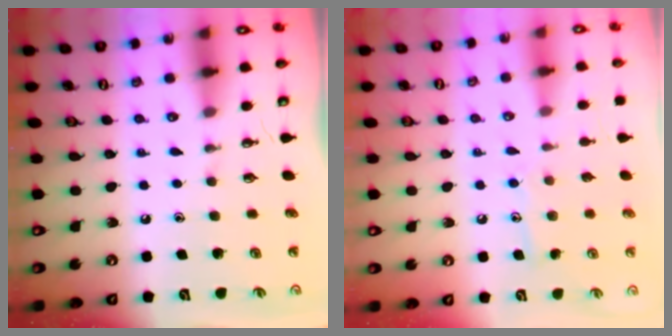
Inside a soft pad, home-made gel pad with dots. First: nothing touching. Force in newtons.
{"total": 8.0, "press": 8.0, "slide": 0.5}